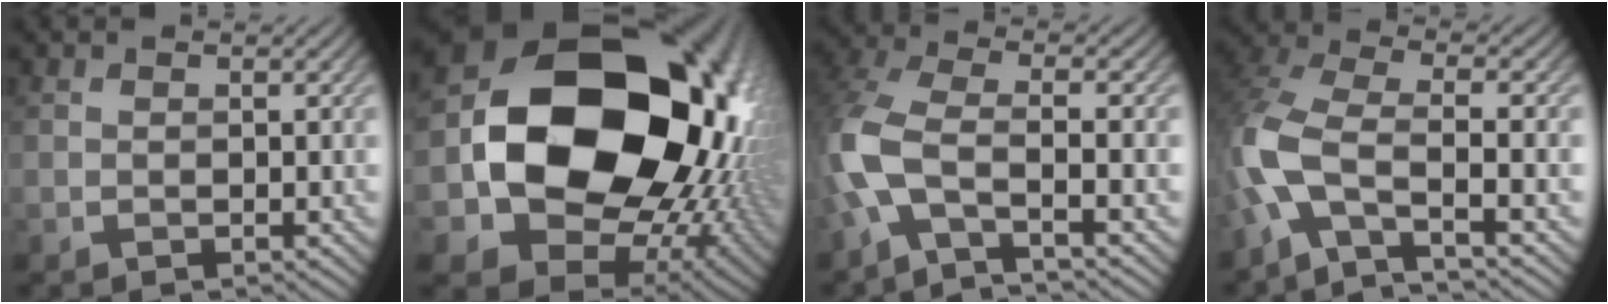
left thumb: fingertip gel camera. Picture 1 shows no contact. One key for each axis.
{"total": 21.8, "fx": 2.1, "fy": 17.4, "fz": 13.1, "tx": -0.256, "ty": -0.056, "tz": 0.081}
{"total": 8.6, "fx": -3.2, "fy": 2.9, "fz": 7.5, "tx": -0.178, "ty": 0.001, "tz": -0.085}
{"total": 9.9, "fx": -4.1, "fy": 3.6, "fz": 8.3, "tx": -0.188, "ty": -0.005, "tz": -0.099}